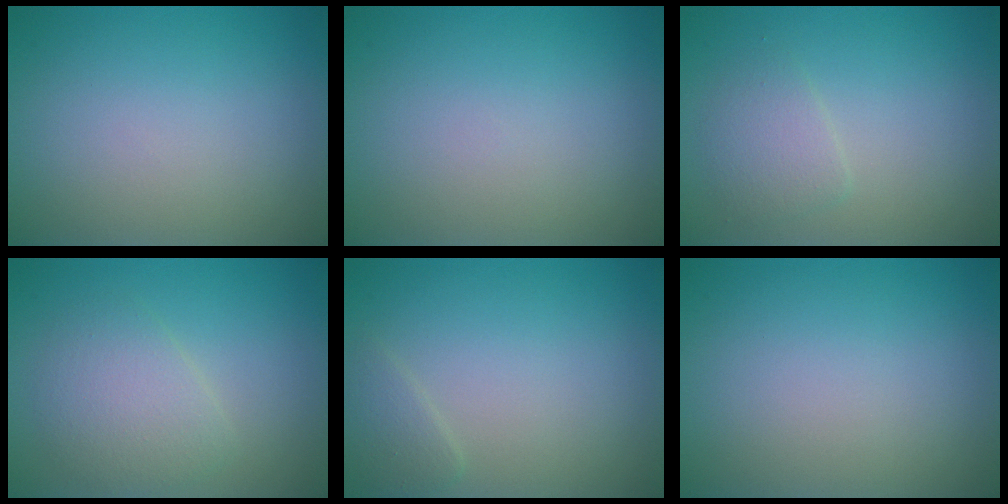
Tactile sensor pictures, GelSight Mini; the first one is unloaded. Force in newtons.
{"total": 0.0}
{"total": 1.9, "press": 1.9, "slide": 0.0}
{"total": 3.2, "press": 3.2, "slide": 0.1}
{"total": 1.3, "press": 1.3, "slide": 0.1}
{"total": 0.0}